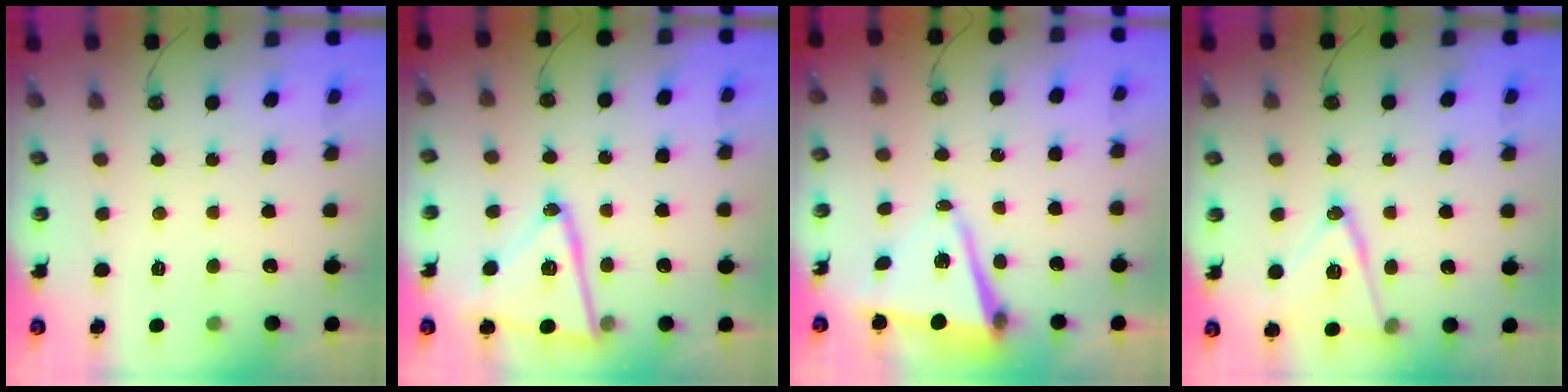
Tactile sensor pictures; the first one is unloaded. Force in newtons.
{"total": 17.2, "press": 17.2, "slide": 1.1}
{"total": 8.1, "press": 7.4, "slide": 3.4}
{"total": 15.1, "press": 14.7, "slide": 3.4}